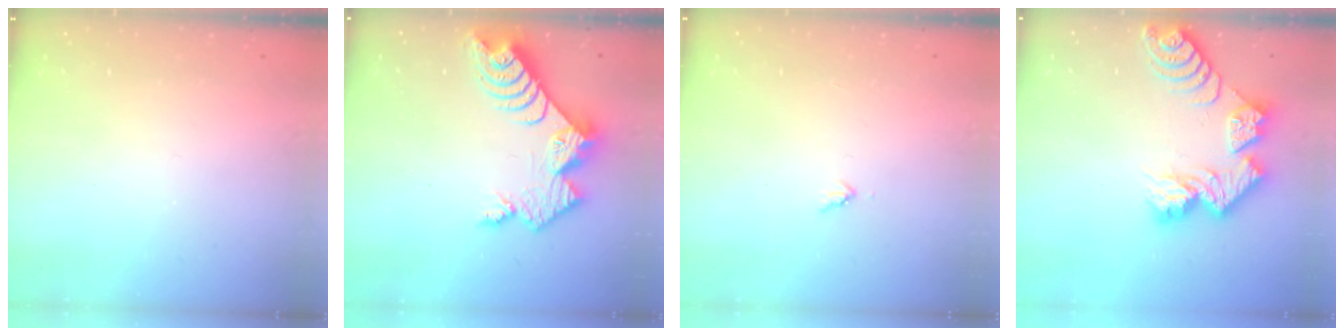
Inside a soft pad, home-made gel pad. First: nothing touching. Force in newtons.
{"total": 11.2, "press": 11.1, "slide": 0.9}
{"total": 3.0, "press": 3.0, "slide": 0.3}
{"total": 12.7, "press": 12.6, "slide": 1.0}